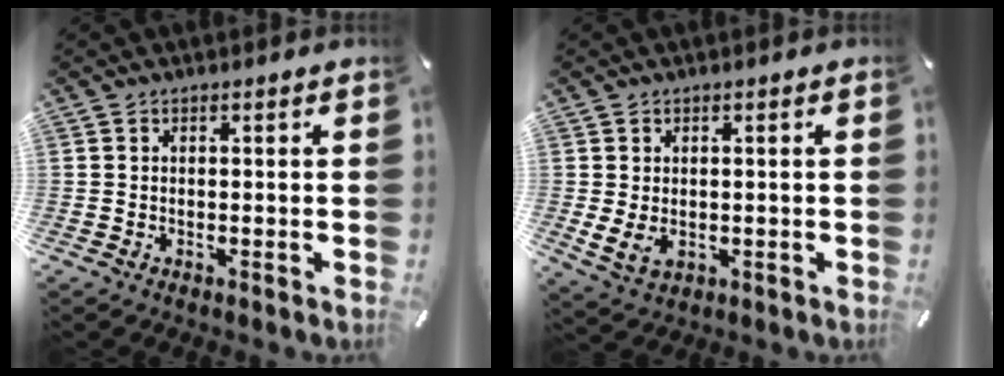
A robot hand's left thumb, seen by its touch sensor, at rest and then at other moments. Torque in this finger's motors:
{"motor_torque": [-0.37, 0.45, 0.28, -0.21, 0.12]}